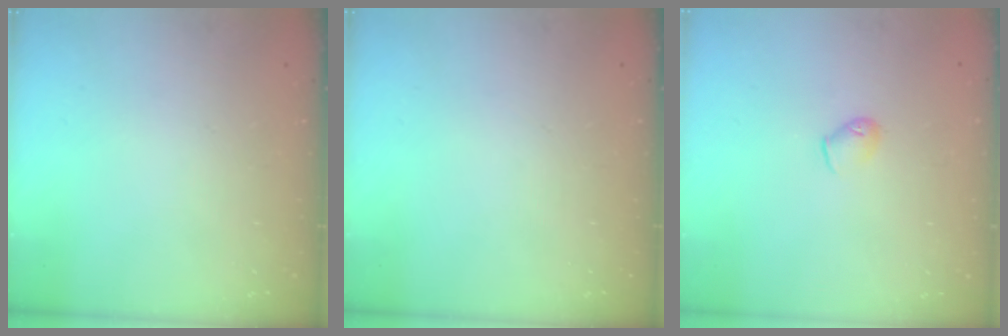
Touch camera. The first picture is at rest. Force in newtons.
{"total": 0.0}
{"total": 4.1, "press": 4.0, "slide": 0.8}